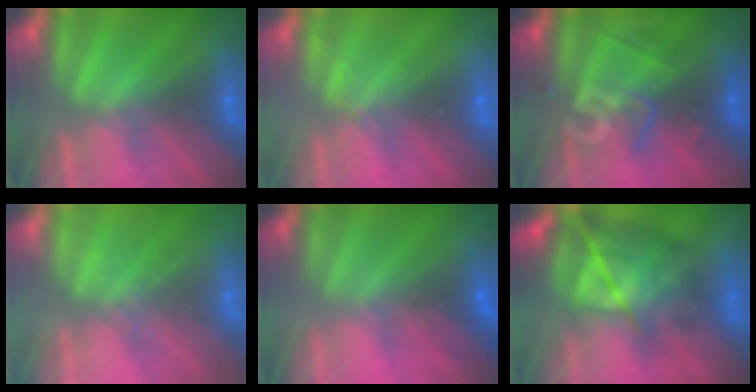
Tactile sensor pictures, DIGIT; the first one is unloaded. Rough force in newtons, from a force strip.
{"total": 2.0}
{"total": 2.5}
{"total": 1.8}
{"total": 2.8}
{"total": 9.9}